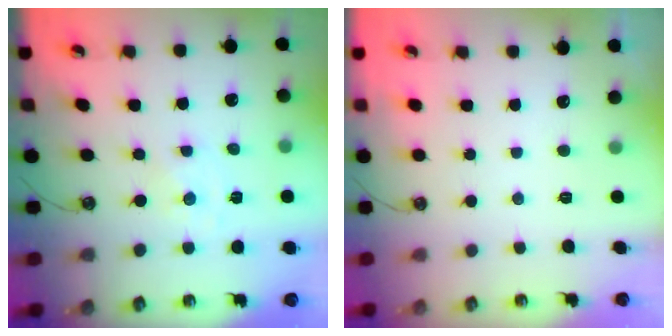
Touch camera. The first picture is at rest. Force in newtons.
{"total": 0.0}